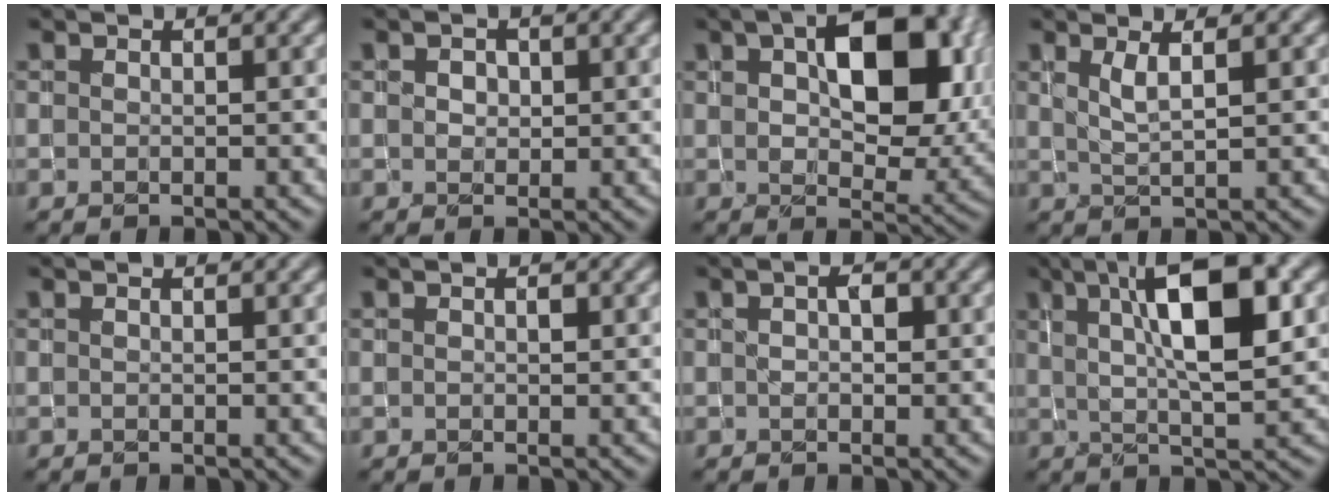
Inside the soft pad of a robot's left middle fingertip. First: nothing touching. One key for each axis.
{"total": 1.3, "fx": 0.3, "fy": 1.1, "fz": 0.6, "tx": -0.007, "ty": 0.004, "tz": 0.004}
{"total": 11.5, "fx": 3.2, "fy": 6.5, "fz": 8.9, "tx": -0.127, "ty": -0.002, "tz": 0.057}
{"total": 1.8, "fx": 0.8, "fy": 0.3, "fz": 1.6, "tx": -0.025, "ty": -0.004, "tz": 0.015}
{"total": 0.0}
{"total": 0.6, "fx": 0.0, "fy": 0.4, "fz": 0.5, "tx": -0.005, "ty": -0.001, "tz": 0.003}
{"total": 1.8, "fx": 0.2, "fy": 1.2, "fz": 1.3, "tx": -0.022, "ty": 0.000, "tz": 0.005}
{"total": 9.4, "fx": 3.0, "fy": 2.5, "fz": 8.6, "tx": -0.120, "ty": 0.009, "tz": 0.044}